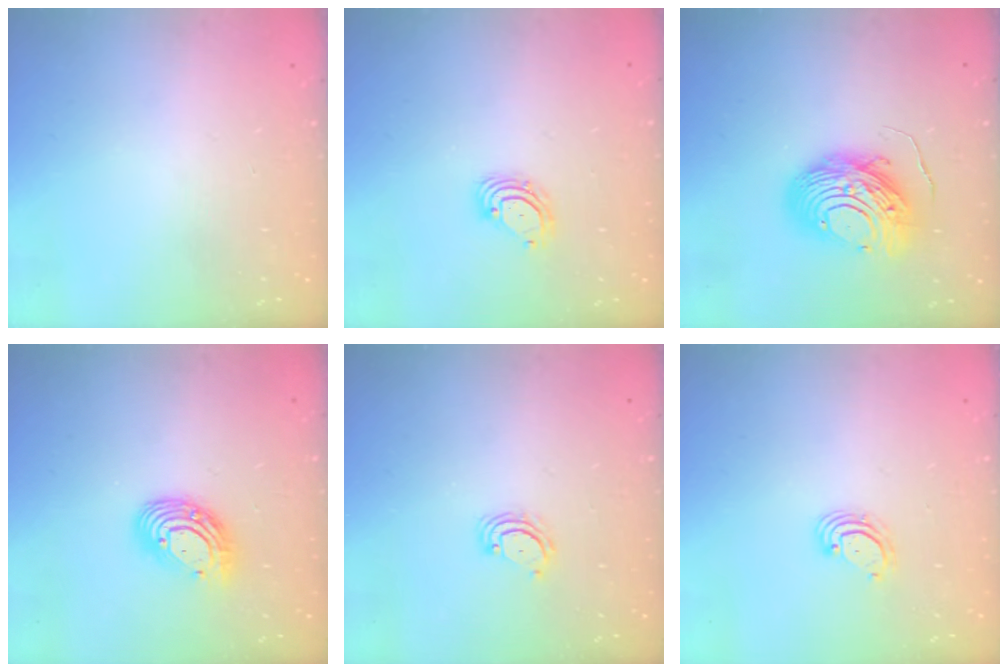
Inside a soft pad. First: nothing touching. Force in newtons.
{"total": 4.0, "press": 4.0, "slide": 0.5}
{"total": 12.2, "press": 12.1, "slide": 1.2}
{"total": 11.1, "press": 11.0, "slide": 1.1}
{"total": 3.8, "press": 3.8, "slide": 0.5}
{"total": 2.8, "press": 2.8, "slide": 0.2}